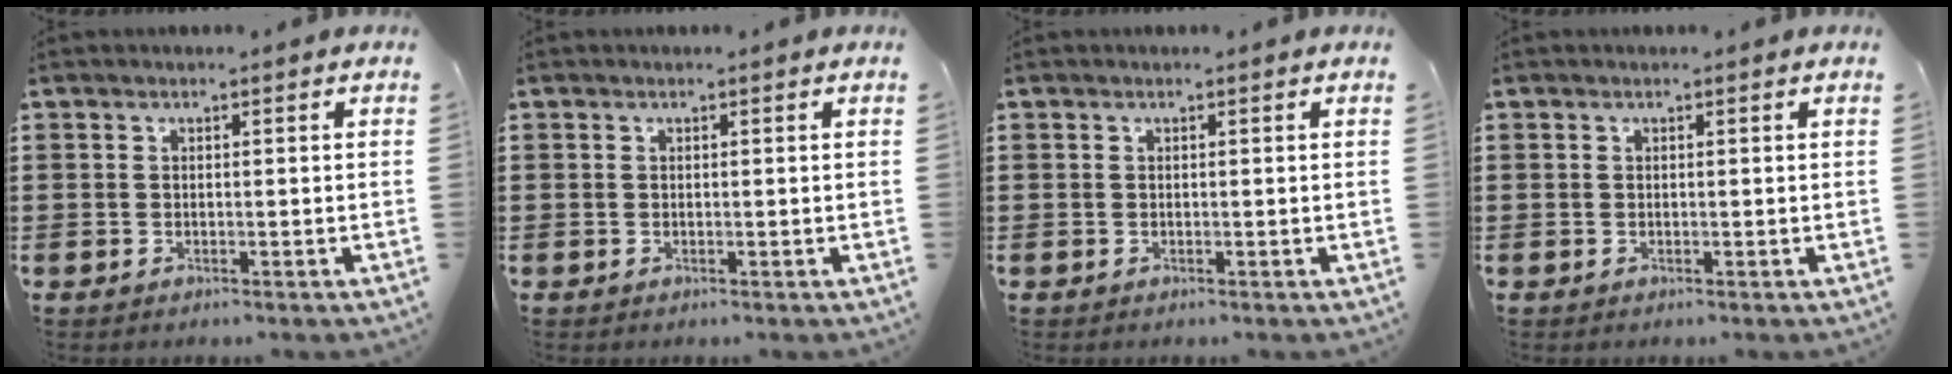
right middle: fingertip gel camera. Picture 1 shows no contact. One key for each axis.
{"total": 0.0}
{"total": 0.0}
{"total": 0.0}